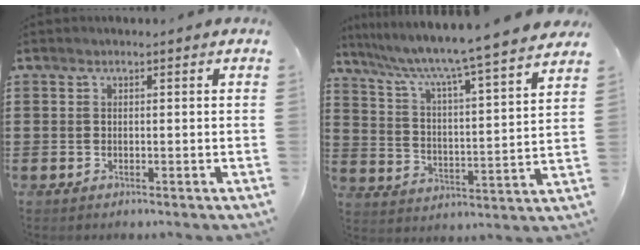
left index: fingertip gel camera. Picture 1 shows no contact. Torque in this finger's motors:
{"motor_torque": [1.48, 0.65, 1.05, 0.21]}